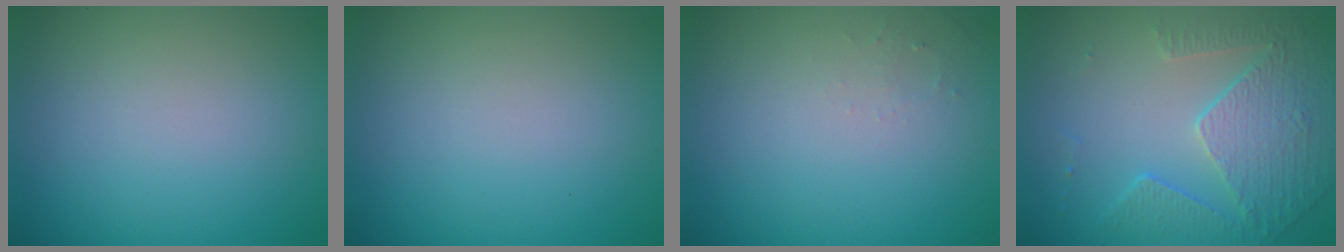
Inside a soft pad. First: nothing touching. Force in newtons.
{"total": 0.0}
{"total": 0.8, "press": 0.8, "slide": 0.3}
{"total": 5.0, "press": 3.7, "slide": 3.4}